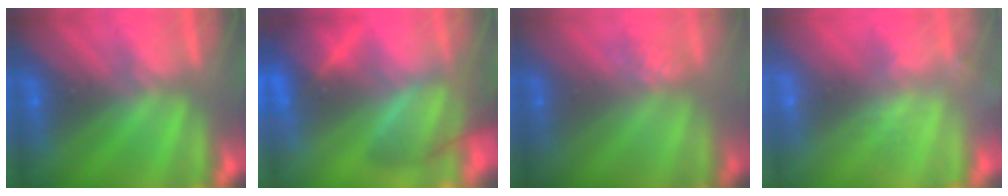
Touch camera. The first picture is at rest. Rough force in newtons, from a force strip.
{"total": 7.0}
{"total": 2.7}
{"total": 2.2}